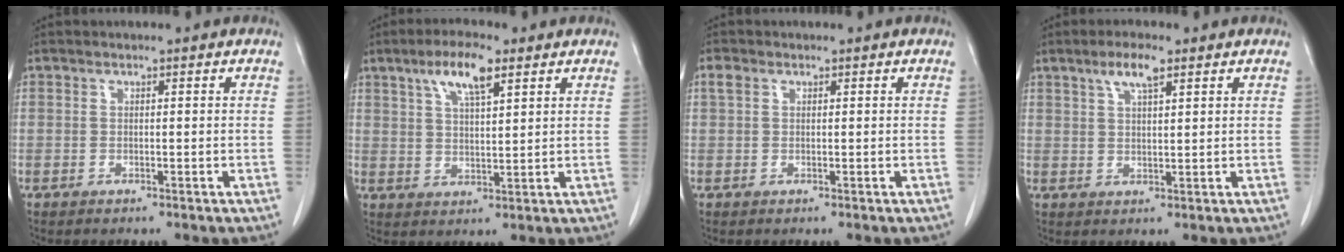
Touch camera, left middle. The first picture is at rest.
{"total": 7.0, "force": [4.0, 1.6, 5.5], "torque": [-0.106, 0.009, 0.072]}
{"total": 1.4, "force": [0.7, 0.9, 0.8], "torque": [-0.022, 0.015, 0.013]}
{"total": 4.2, "force": [2.5, 0.8, 3.2], "torque": [-0.065, 0.005, 0.048]}